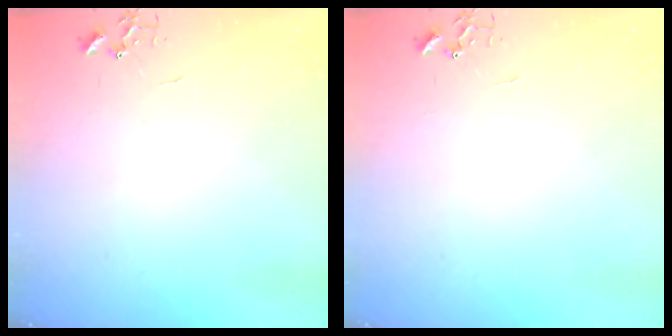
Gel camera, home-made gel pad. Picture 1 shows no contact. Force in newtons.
{"total": 0.0}